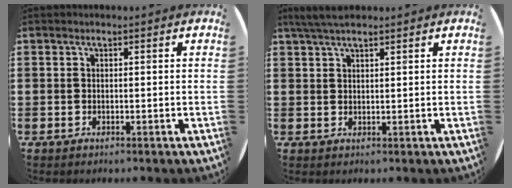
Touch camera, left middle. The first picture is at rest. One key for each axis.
{"total": 3.1, "fx": 2.6, "fy": 0.6, "fz": 1.6, "tx": -0.035, "ty": 0.004, "tz": 0.047}